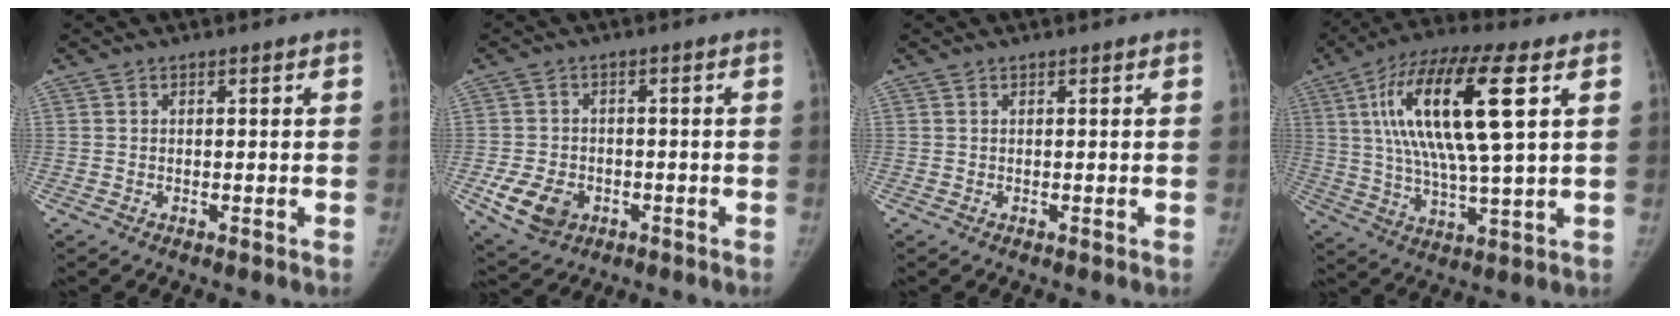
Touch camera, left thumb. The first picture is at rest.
{"total": 7.9, "force": [-2.7, 6.1, 4.3], "torque": [-0.068, 0.007, -0.036]}
{"total": 0.0}
{"total": 20.2, "force": [5.8, 4.9, 18.8], "torque": [-0.367, 0.000, 0.097]}